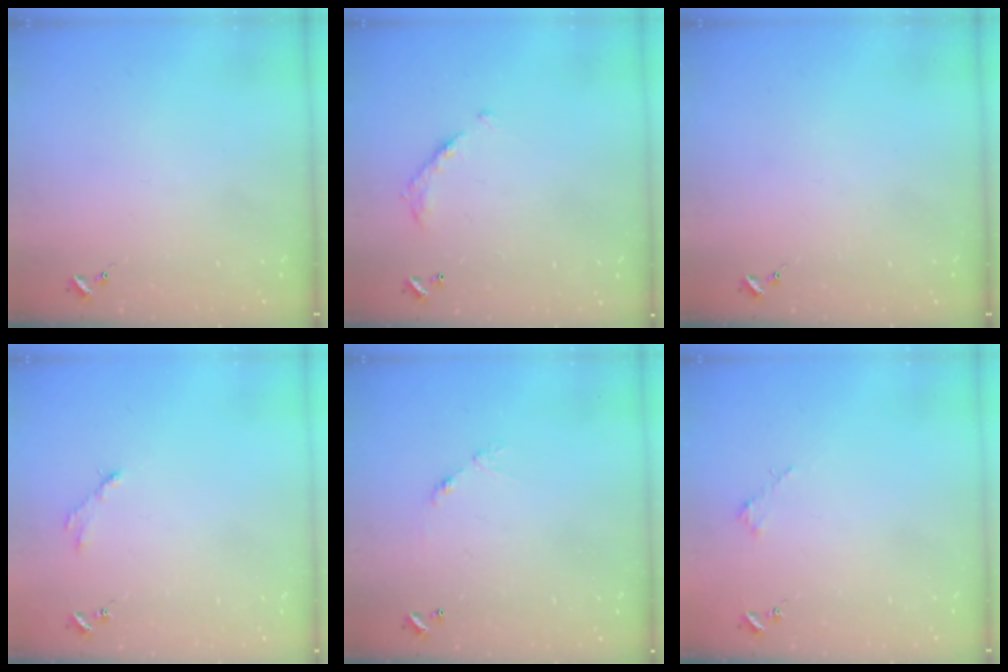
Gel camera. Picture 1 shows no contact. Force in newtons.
{"total": 7.9, "press": 7.9, "slide": 0.3}
{"total": 0.0}
{"total": 2.8, "press": 2.8, "slide": 0.4}
{"total": 5.5, "press": 5.5, "slide": 0.4}
{"total": 1.8, "press": 1.8, "slide": 0.2}